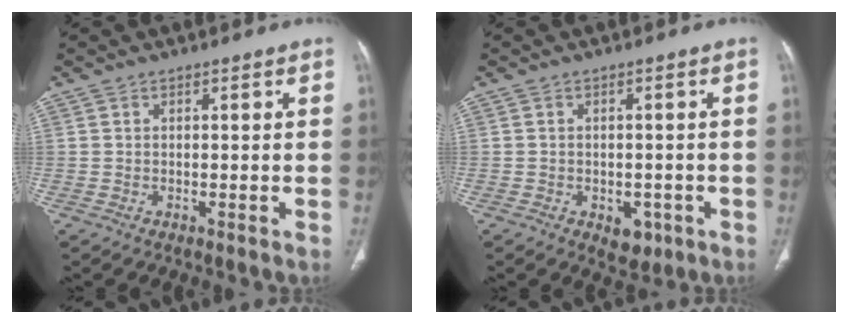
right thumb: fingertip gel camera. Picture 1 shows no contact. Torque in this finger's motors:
{"motor_torque": [2.55, 2.46, 0.41, -0.38, 0.04]}